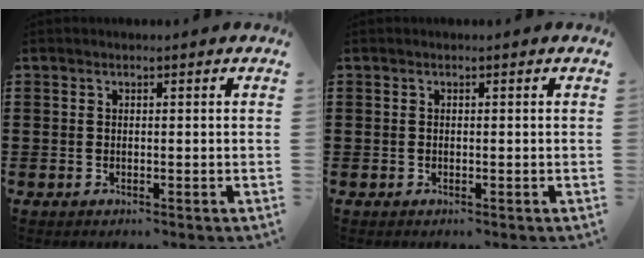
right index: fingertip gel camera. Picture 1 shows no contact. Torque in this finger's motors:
{"motor_torque": [2.14, 0.00, 0.03, 0.02]}